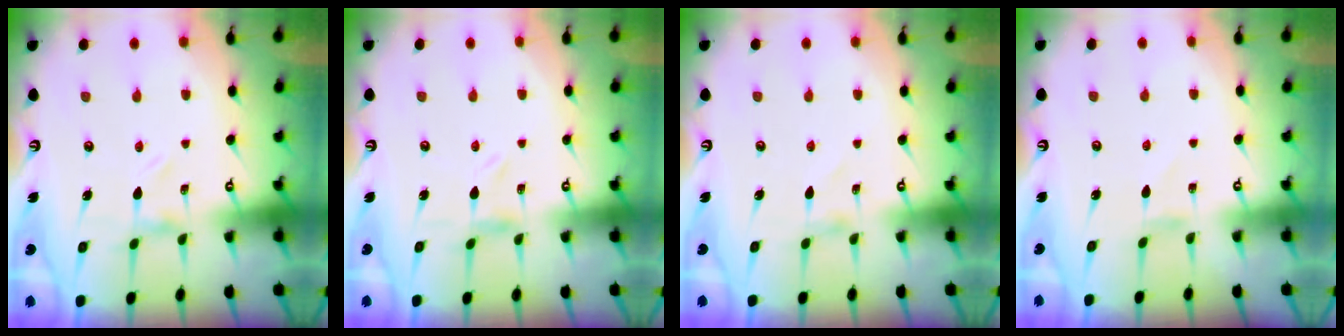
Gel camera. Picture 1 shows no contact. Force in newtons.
{"total": 0.0}
{"total": 0.9, "press": 0.9, "slide": 0.1}
{"total": 0.0}